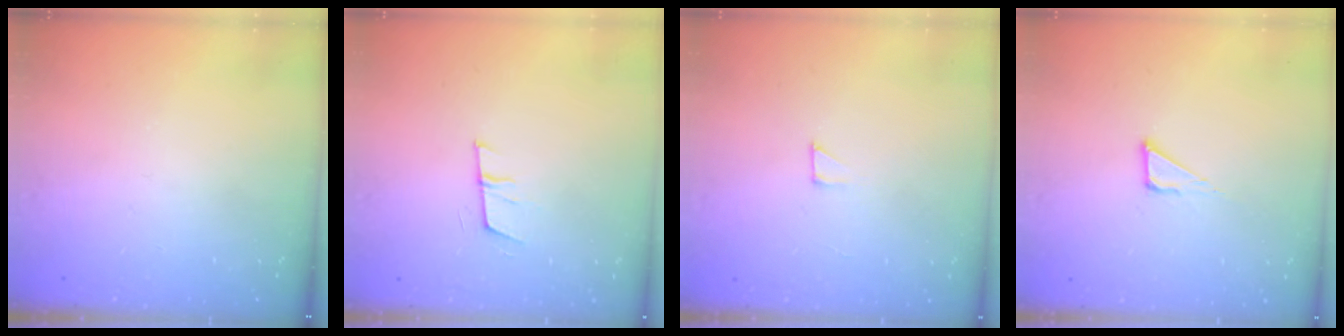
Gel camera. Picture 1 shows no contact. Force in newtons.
{"total": 6.2, "press": 5.6, "slide": 2.7}
{"total": 1.9, "press": 1.9, "slide": 0.1}
{"total": 3.6, "press": 3.6, "slide": 0.3}